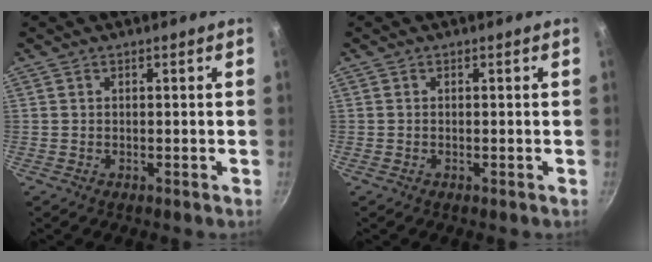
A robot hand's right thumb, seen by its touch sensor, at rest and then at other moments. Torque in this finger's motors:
{"motor_torque": [-0.44, -0.04, -0.58, 0.26, 0.02]}